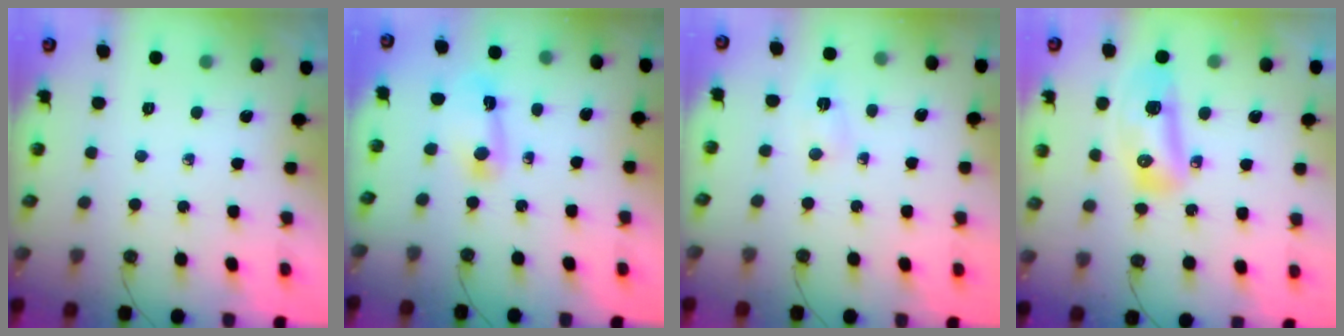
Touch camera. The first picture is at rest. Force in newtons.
{"total": 8.5, "press": 4.8, "slide": 7.0}
{"total": 2.3, "press": 2.2, "slide": 0.4}
{"total": 11.4, "press": 11.3, "slide": 1.4}